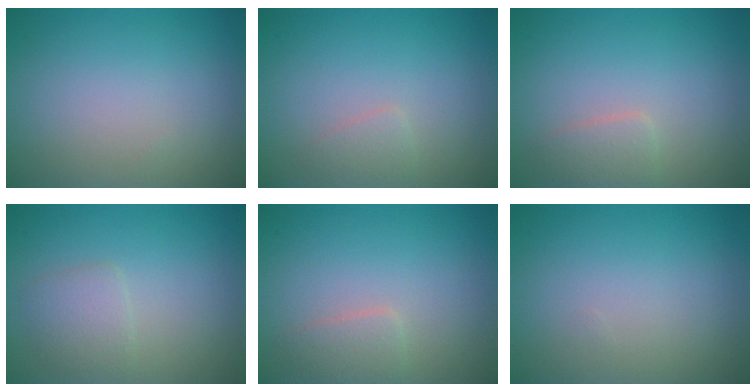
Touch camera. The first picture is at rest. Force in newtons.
{"total": 1.0, "press": 1.0, "slide": 0.0}
{"total": 1.7, "press": 1.7, "slide": 0.1}
{"total": 1.9, "press": 1.9, "slide": 0.0}
{"total": 1.7, "press": 1.7, "slide": 0.1}
{"total": 0.0}